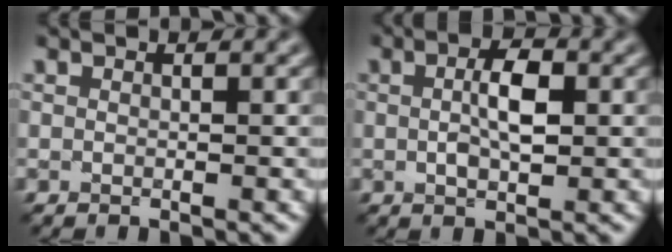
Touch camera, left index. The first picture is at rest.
{"total": 3.5, "force": [0.3, 1.5, 3.2], "torque": [-0.063, 0.002, 0.003]}